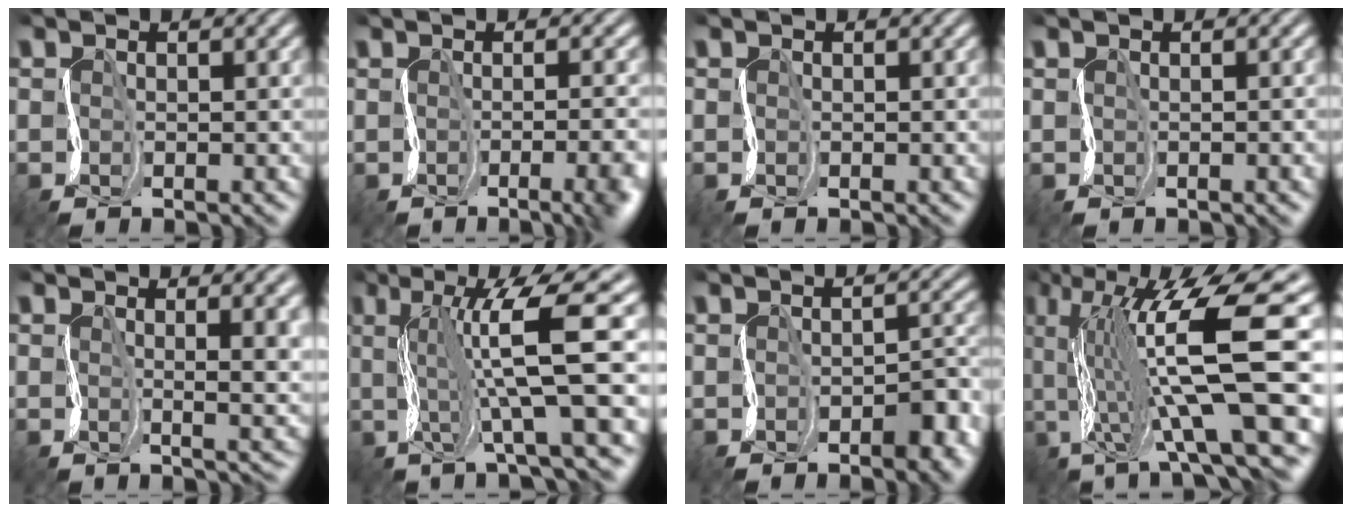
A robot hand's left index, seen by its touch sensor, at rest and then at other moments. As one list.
[{"total": 8.7, "force": [-1.8, 3.9, 7.5], "torque": [-0.042, -0.001, -0.009]}, {"total": 0.0}, {"total": 1.5, "force": [0.3, 0.7, 1.3], "torque": [0.000, 0.006, 0.003]}, {"total": 5.9, "force": [1.3, 2.6, 5.2], "torque": [-0.042, 0.001, 0.021]}, {"total": 9.7, "force": [1.4, 1.7, 9.5], "torque": [-0.132, 0.015, 0.023]}, {"total": 4.0, "force": [-2.0, 1.5, 3.2], "torque": [-0.043, 0.000, -0.026]}, {"total": 13.9, "force": [1.2, 4.2, 13.2], "torque": [-0.253, 0.022, 0.026]}]